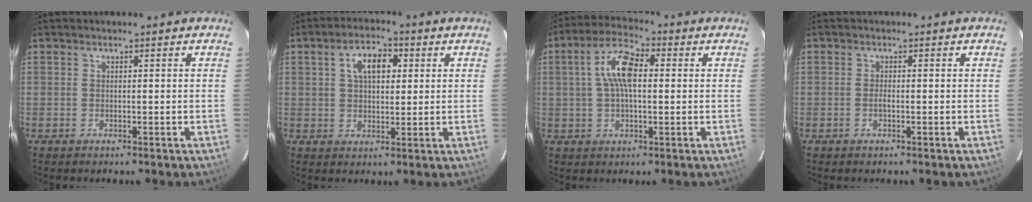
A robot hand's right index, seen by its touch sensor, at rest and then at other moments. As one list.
[{"total": 6.7, "force": [2.1, 3.8, 5.1], "torque": [-0.087, 0.020, 0.037]}, {"total": 8.9, "force": [1.3, 3.8, 7.9], "torque": [-0.155, 0.022, 0.022]}, {"total": 0.9, "force": [-0.4, 0.1, 0.8], "torque": [-0.017, 0.001, -0.008]}]